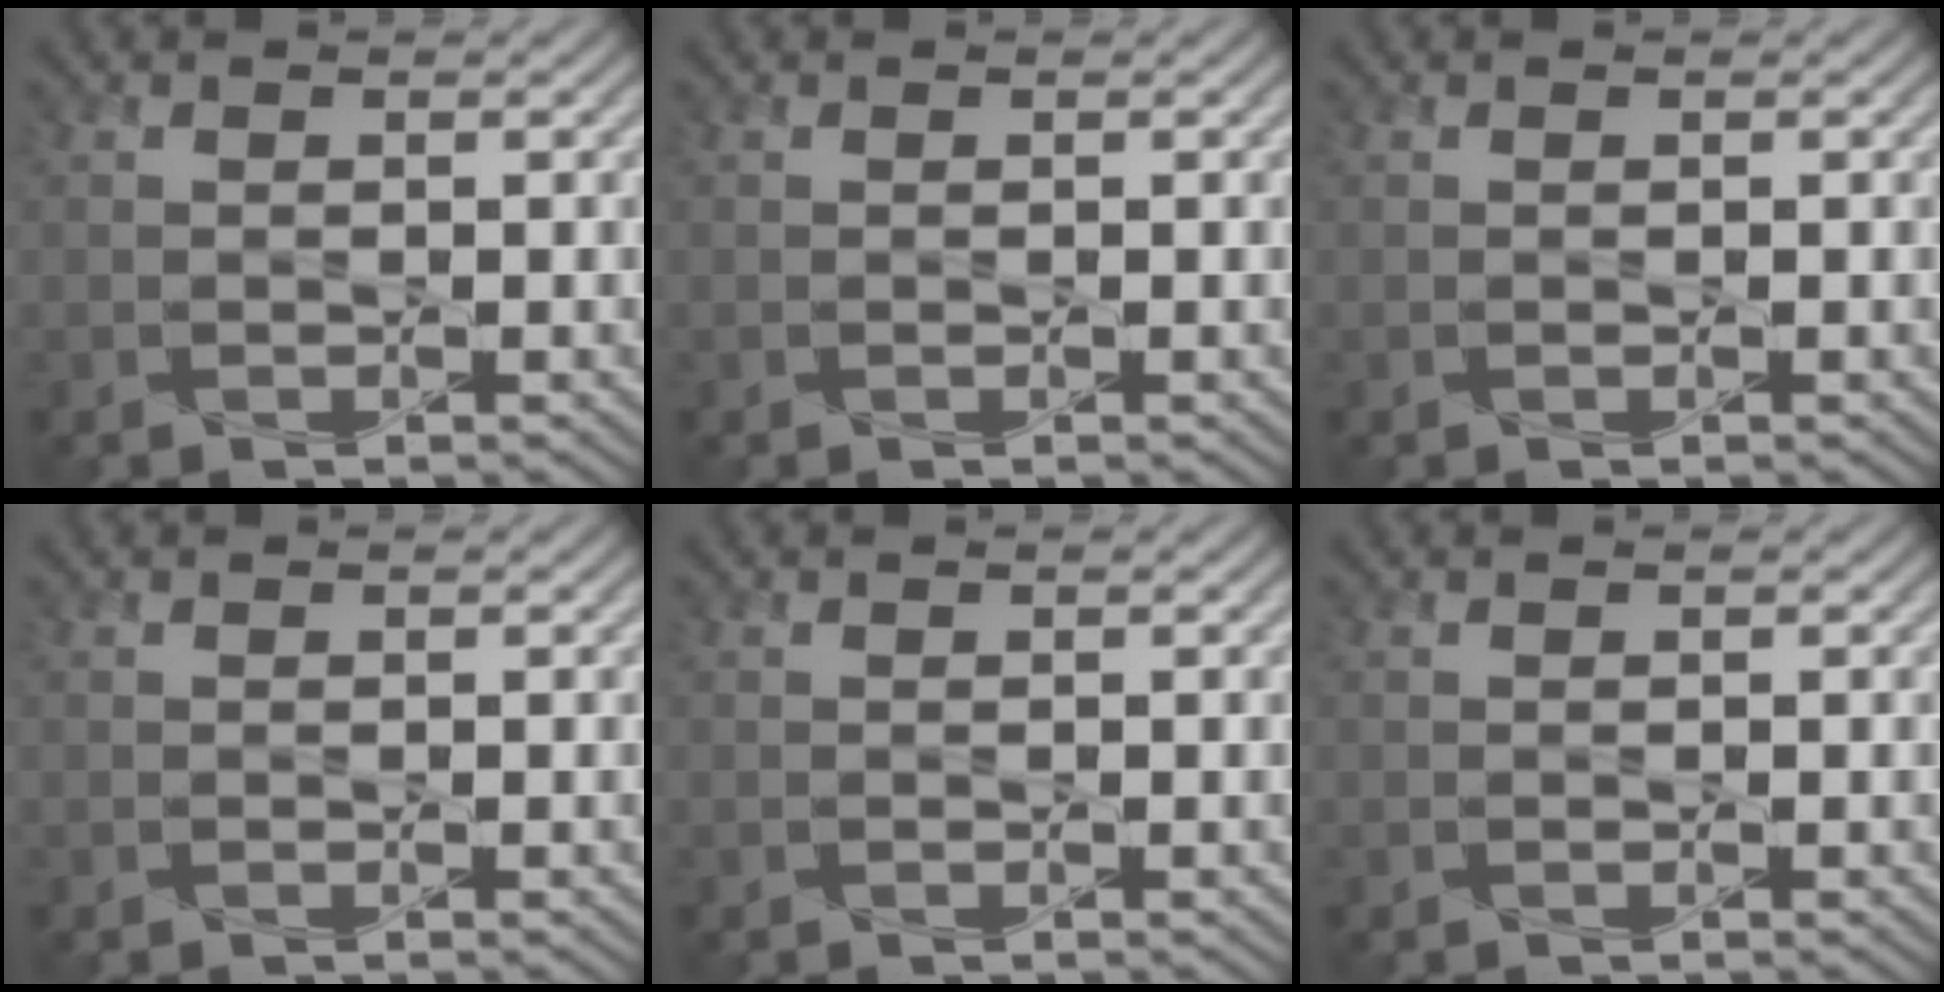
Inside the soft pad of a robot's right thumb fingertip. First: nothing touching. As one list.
[{"total": 0.0}, {"total": 0.0}, {"total": 0.0}, {"total": 0.0}, {"total": 0.0}]